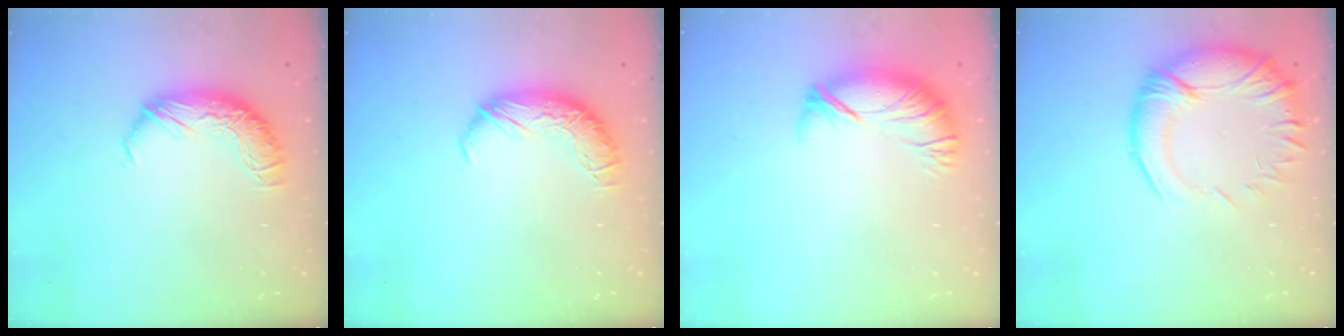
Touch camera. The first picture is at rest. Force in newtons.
{"total": 0.0}
{"total": 3.7, "press": 3.1, "slide": 2.0}
{"total": 6.3, "press": 4.8, "slide": 4.1}